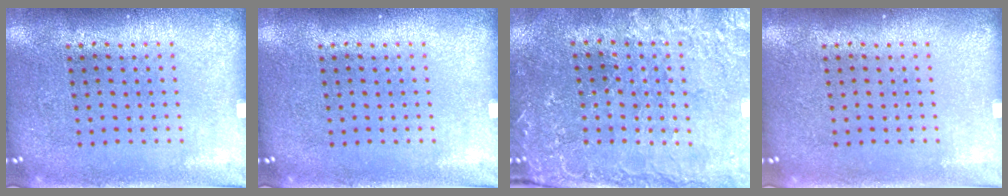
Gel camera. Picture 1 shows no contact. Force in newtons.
{"total": 0.0}
{"total": 1.0, "press": 0.9, "slide": 0.3}
{"total": 0.0}